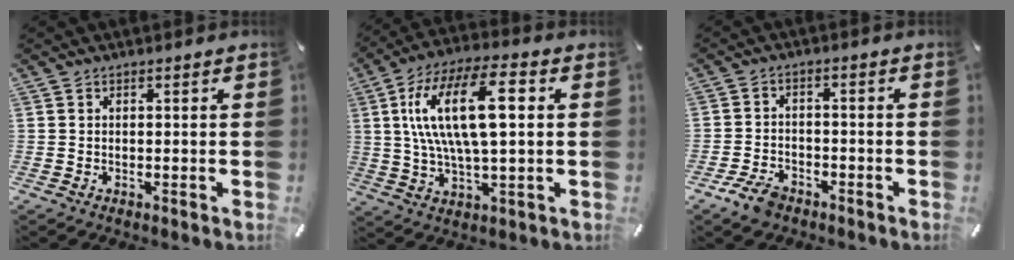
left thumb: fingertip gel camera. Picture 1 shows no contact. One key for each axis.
{"total": 18.8, "fx": 3.9, "fy": 7.3, "fz": 16.9, "tx": -0.353, "ty": 0.002, "tz": 0.056}
{"total": 5.8, "fx": -4.0, "fy": 3.2, "fz": 2.7, "tx": -0.056, "ty": 0.022, "tz": -0.075}